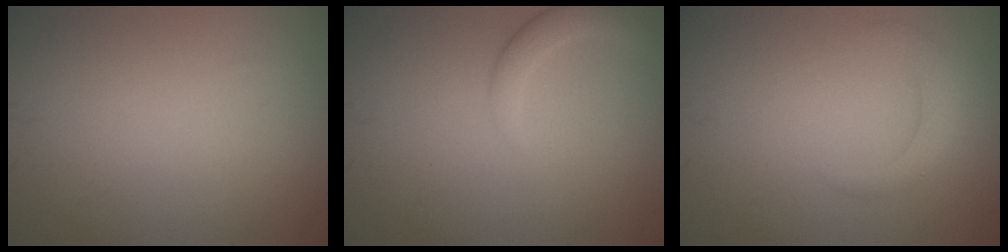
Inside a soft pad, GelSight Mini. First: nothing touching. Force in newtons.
{"total": 1.8, "press": 1.8, "slide": 0.1}
{"total": 2.0, "press": 2.0, "slide": 0.1}